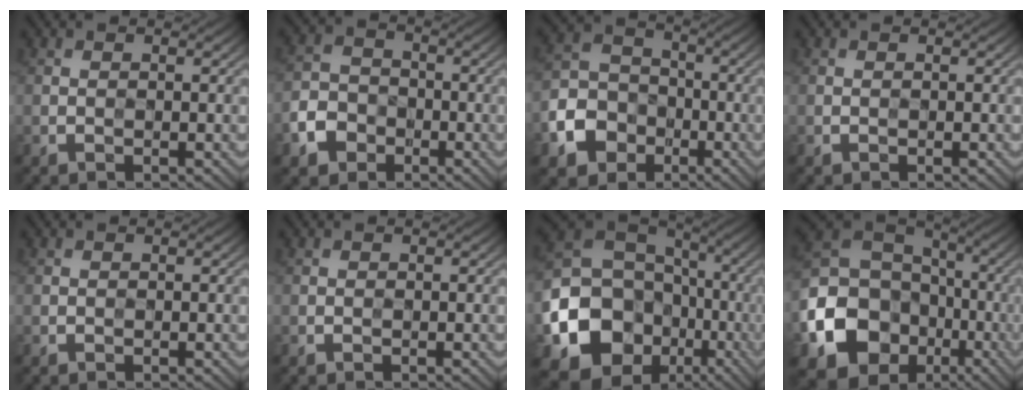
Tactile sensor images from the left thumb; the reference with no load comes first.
{"total": 5.2, "force": [-2.8, 4.0, 1.8], "torque": [-0.049, 0.002, -0.063]}
{"total": 8.5, "force": [-4.1, 6.7, 3.4], "torque": [-0.097, -0.009, -0.089]}
{"total": 0.0}
{"total": 0.0}
{"total": 0.0}
{"total": 18.4, "force": [-6.4, 15.4, 7.9], "torque": [-0.206, -0.040, -0.116]}
{"total": 17.6, "force": [-6.5, 14.3, 7.9], "torque": [-0.218, -0.040, -0.124]}